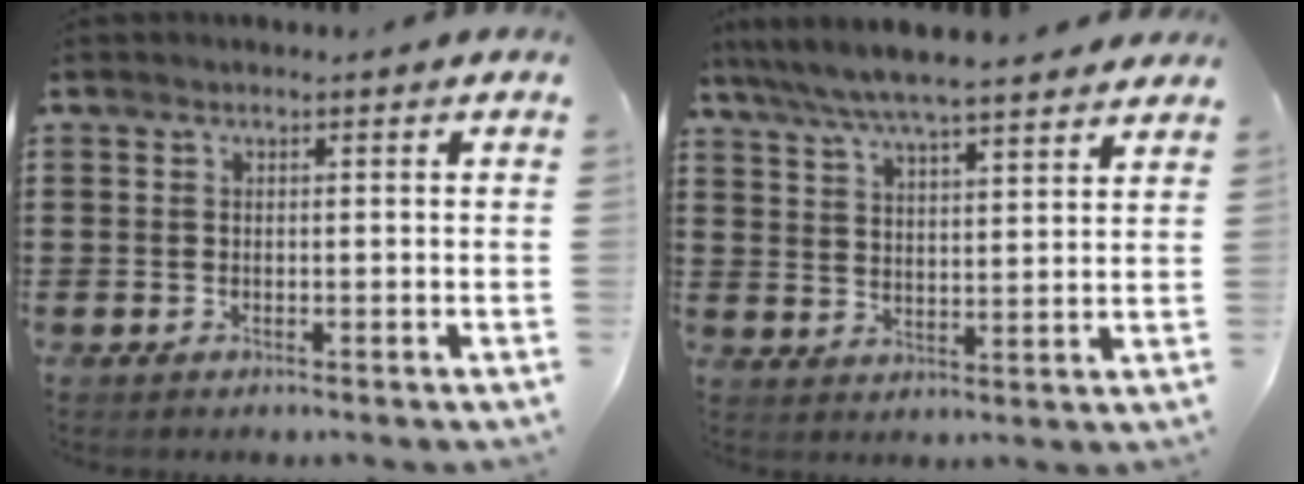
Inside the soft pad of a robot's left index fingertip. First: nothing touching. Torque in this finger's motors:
{"motor_torque": [2.14, 0.00, 0.57, 0.09]}